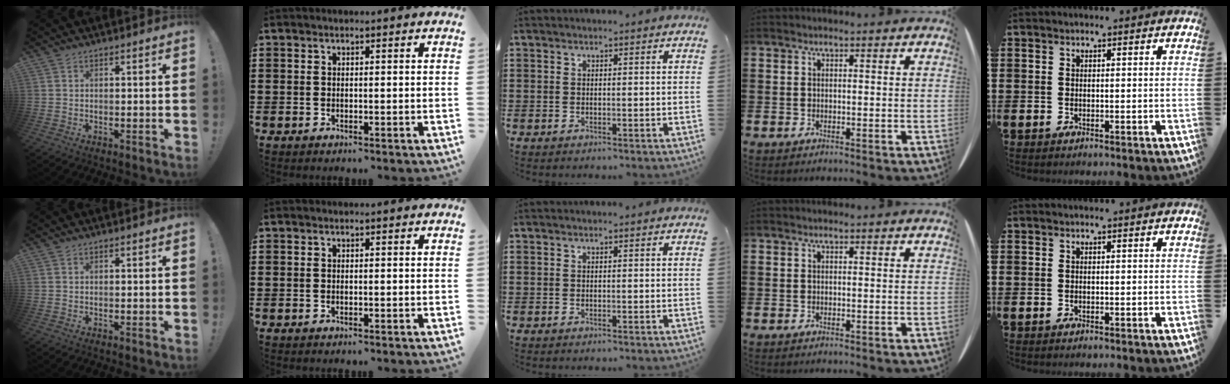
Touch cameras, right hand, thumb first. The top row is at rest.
{}